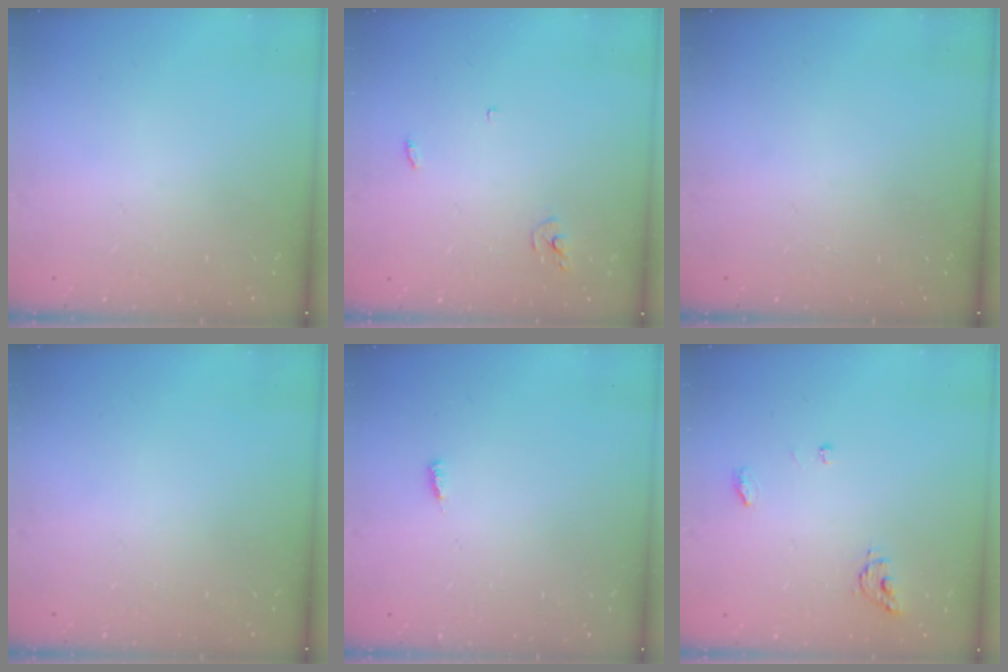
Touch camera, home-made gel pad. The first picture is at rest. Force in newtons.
{"total": 3.3, "press": 3.2, "slide": 0.3}
{"total": 0.0}
{"total": 0.0}
{"total": 2.6, "press": 2.6, "slide": 0.3}
{"total": 5.2, "press": 5.2, "slide": 0.0}